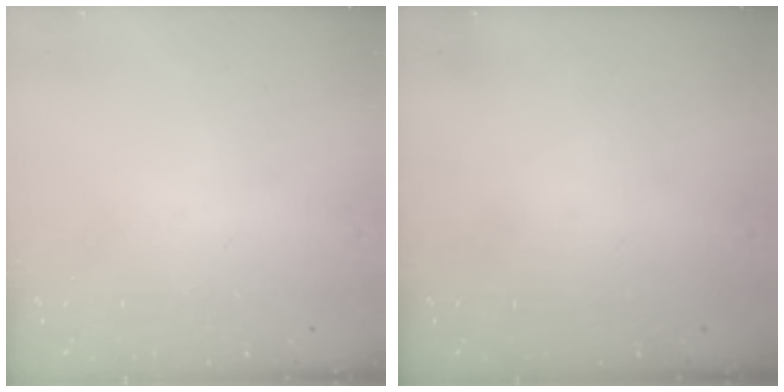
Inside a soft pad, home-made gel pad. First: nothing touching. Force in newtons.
{"total": 0.0}